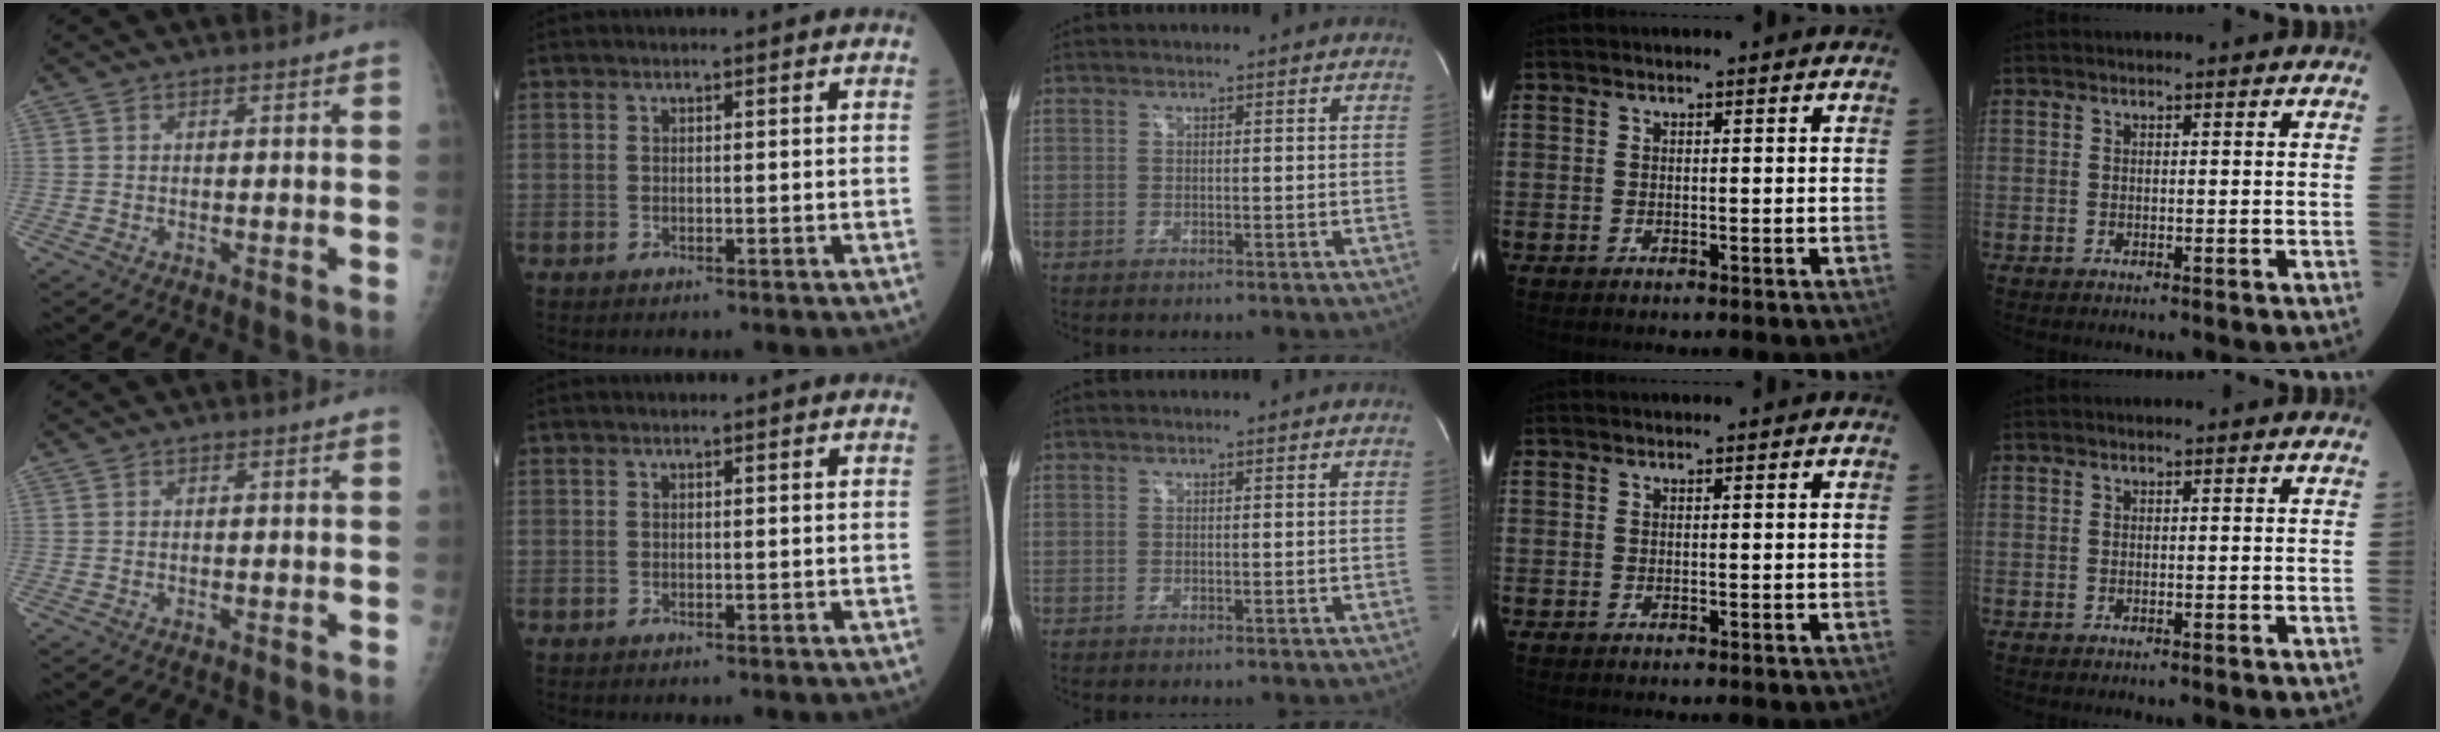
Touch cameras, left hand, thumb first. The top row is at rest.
{}